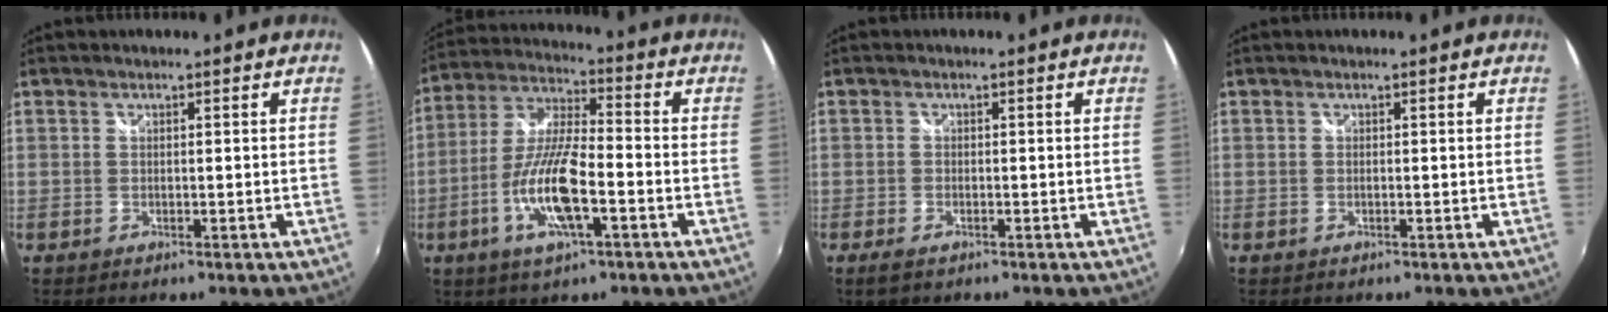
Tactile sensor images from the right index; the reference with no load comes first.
{"total": 13.3, "force": [-4.7, 3.5, 11.9], "torque": [-0.249, -0.006, -0.092]}
{"total": 2.0, "force": [-1.4, 0.9, 1.1], "torque": [-0.022, -0.008, -0.025]}
{"total": 0.0}